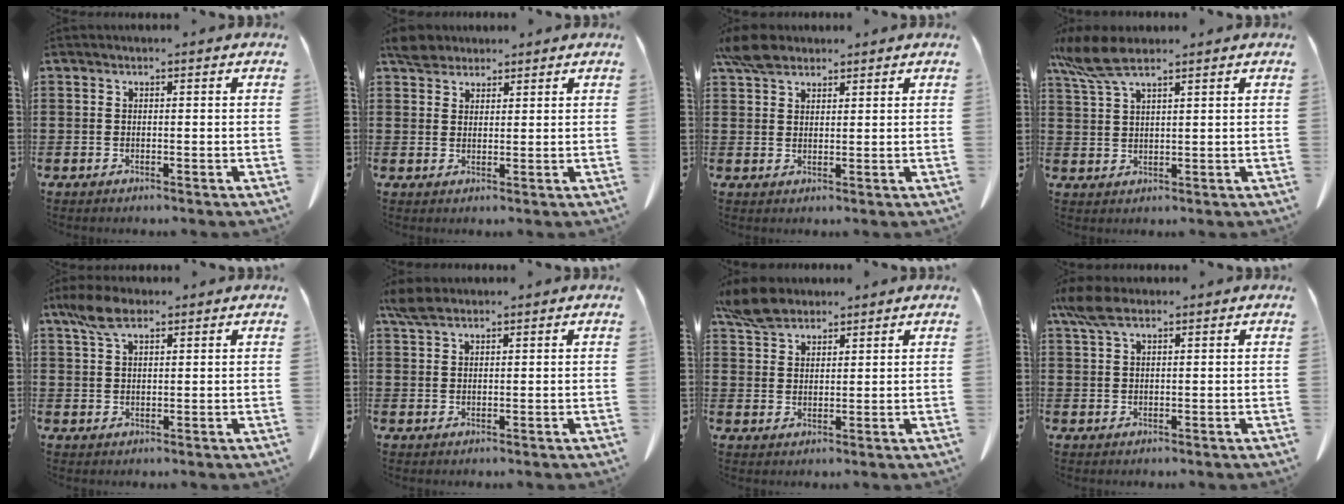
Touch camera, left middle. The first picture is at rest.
{"total": 3.3, "force": [2.9, 1.4, 0.7], "torque": [-0.017, 0.002, 0.057]}
{"total": 4.7, "force": [3.7, 2.0, 2.1], "torque": [-0.044, -0.003, 0.071]}
{"total": 6.7, "force": [4.8, 1.4, 4.5], "torque": [-0.113, -0.010, 0.085]}
{"total": 5.5, "force": [3.4, 2.2, 3.7], "torque": [-0.083, 0.005, 0.063]}
{"total": 3.0, "force": [2.3, 1.1, 1.6], "torque": [-0.039, 0.002, 0.045]}
{"total": 5.4, "force": [4.4, 2.3, 2.1], "torque": [-0.056, -0.002, 0.086]}
{"total": 4.6, "force": [2.7, 1.7, 3.4], "torque": [-0.081, 0.001, 0.048]}